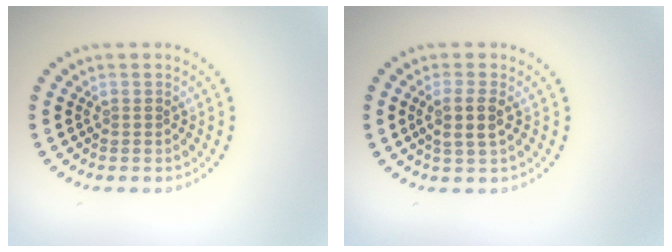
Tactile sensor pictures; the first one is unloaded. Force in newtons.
{"total": 2.4, "press": 2.1, "slide": 1.0}